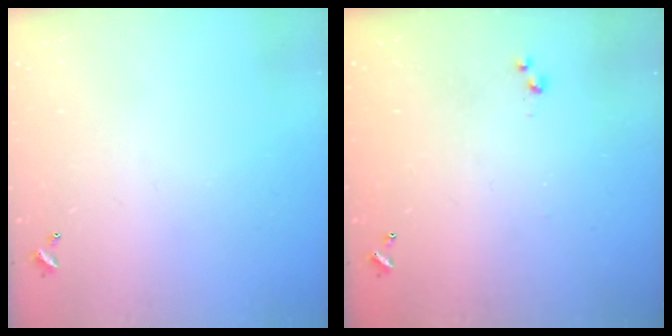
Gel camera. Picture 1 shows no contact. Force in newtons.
{"total": 3.0, "press": 3.0, "slide": 0.4}